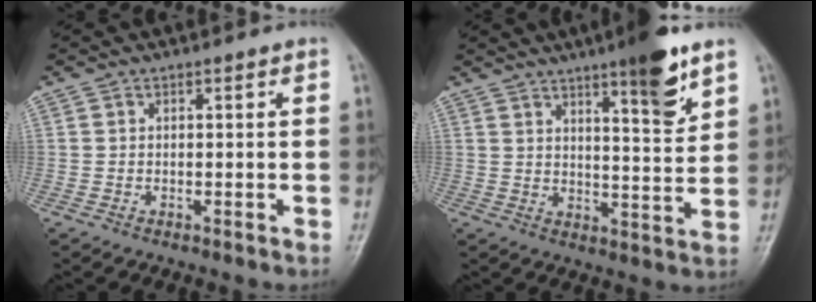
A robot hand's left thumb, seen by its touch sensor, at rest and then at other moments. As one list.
[{"total": 10.7, "force": [6.7, 1.8, 8.1], "torque": [-0.103, -0.044, 0.098]}]